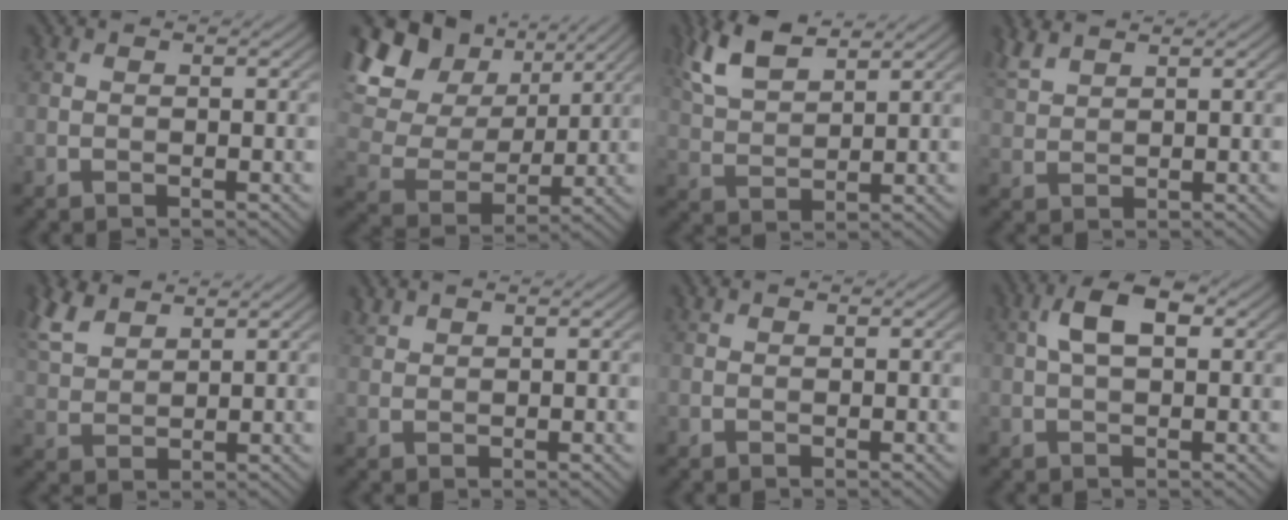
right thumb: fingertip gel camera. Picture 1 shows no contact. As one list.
[{"total": 15.6, "force": [7.8, 10.2, 8.8], "torque": [-0.236, 0.041, 0.139]}, {"total": 7.7, "force": [5.1, 2.9, 5.0], "torque": [-0.126, 0.012, 0.109]}, {"total": 3.3, "force": [2.8, 0.7, 1.6], "torque": [-0.044, 0.008, 0.067]}, {"total": 6.5, "force": [4.7, 2.7, 3.5], "torque": [-0.101, 0.015, 0.103]}, {"total": 1.6, "force": [1.5, 0.3, 0.4], "torque": [-0.014, 0.004, 0.037]}, {"total": 0.6, "force": [0.6, 0.0, 0.1], "torque": [-0.006, 0.003, 0.015]}, {"total": 5.1, "force": [1.3, 2.4, 4.3], "torque": [-0.085, 0.010, 0.018]}]